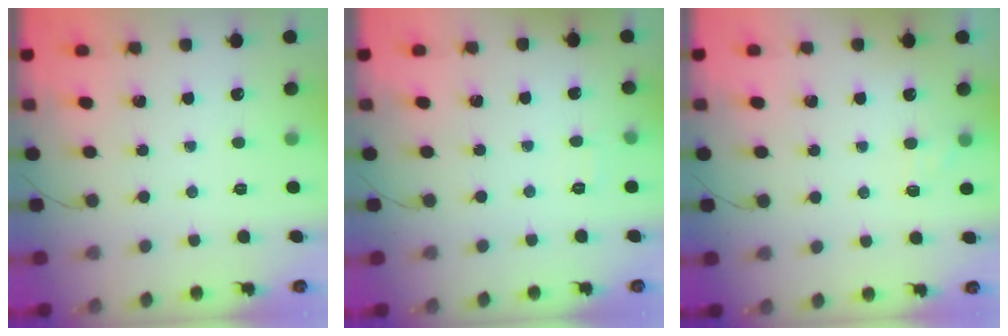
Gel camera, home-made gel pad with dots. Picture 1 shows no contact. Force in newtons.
{"total": 2.0, "press": 1.7, "slide": 1.0}
{"total": 5.2, "press": 4.9, "slide": 1.7}